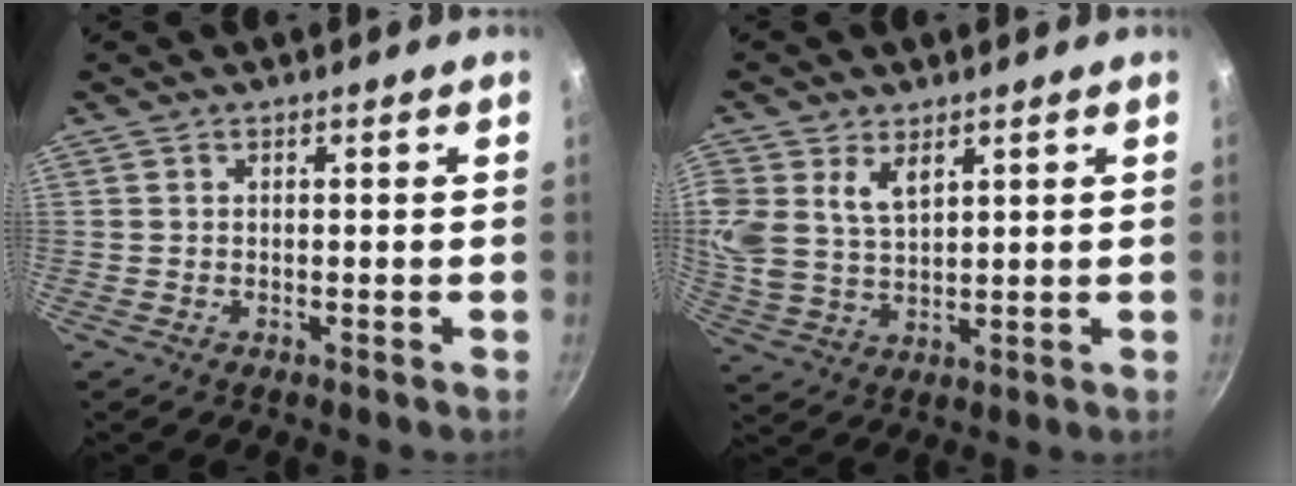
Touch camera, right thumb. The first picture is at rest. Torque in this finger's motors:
{"motor_torque": [0.07, 0.28, 0.75, 0.63, 0.11]}